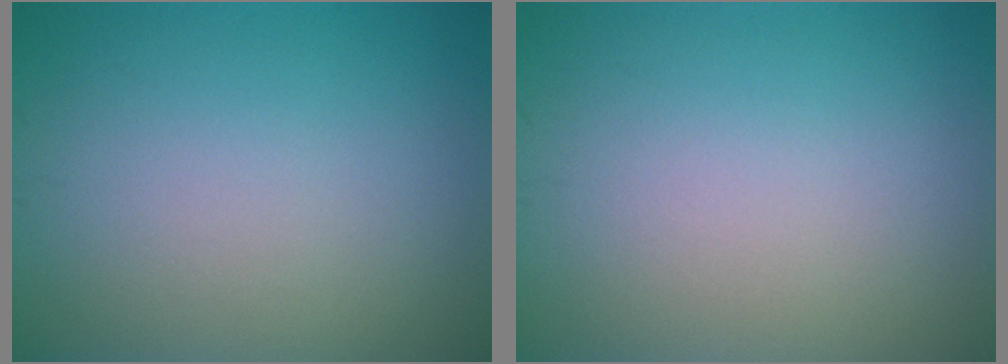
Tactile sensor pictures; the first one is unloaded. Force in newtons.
{"total": 0.0}